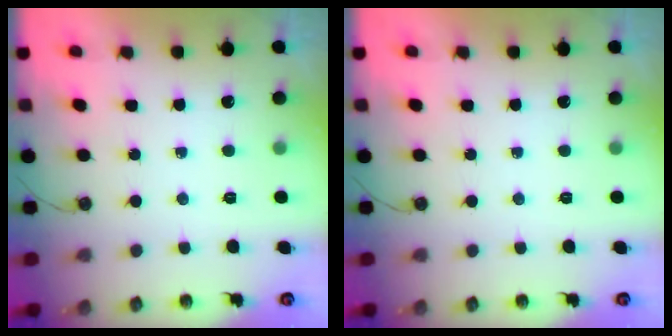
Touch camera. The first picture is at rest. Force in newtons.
{"total": 0.0}